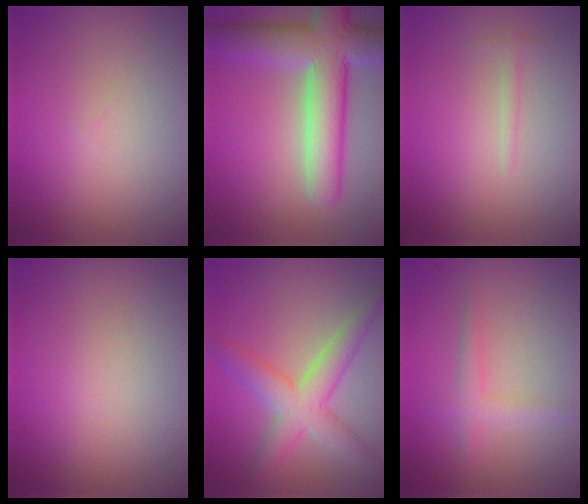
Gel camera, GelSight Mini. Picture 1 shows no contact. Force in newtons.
{"total": 9.0, "press": 9.0, "slide": 0.8}
{"total": 0.7, "press": 0.7, "slide": 0.0}
{"total": 0.0}
{"total": 4.9, "press": 4.9, "slide": 0.2}
{"total": 1.8, "press": 1.8, "slide": 0.2}